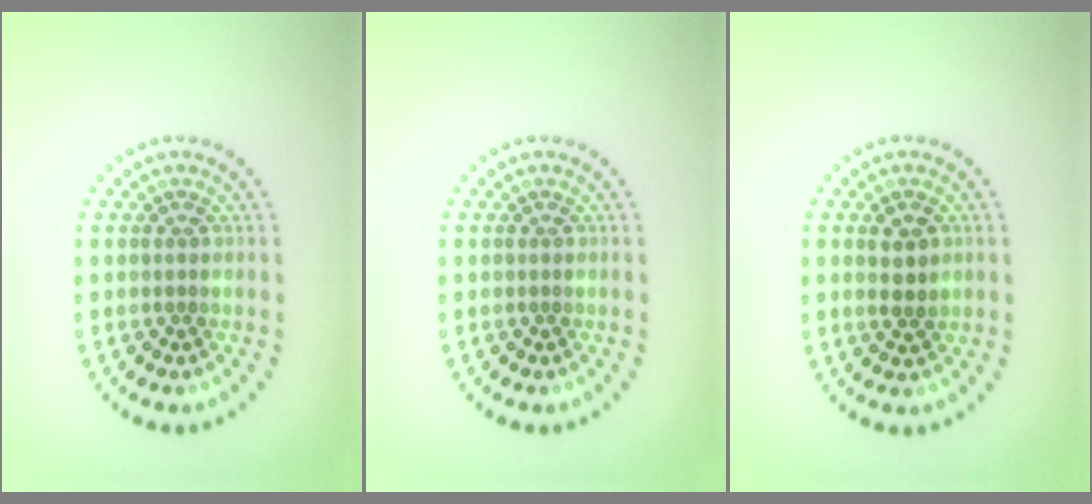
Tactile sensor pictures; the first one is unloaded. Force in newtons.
{"total": 0.0}
{"total": 2.1, "press": 2.0, "slide": 0.4}